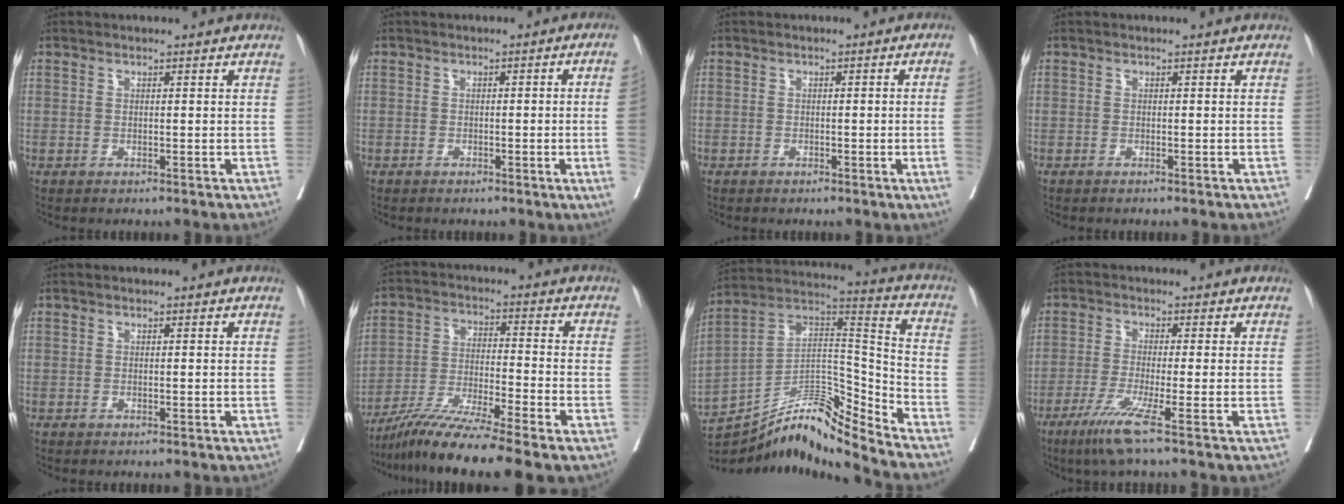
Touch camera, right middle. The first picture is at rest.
{"total": 5.2, "force": [-1.0, -1.3, 5.0], "torque": [-0.056, -0.005, -0.015]}
{"total": 3.1, "force": [-0.7, -0.8, 2.9], "torque": [-0.037, -0.001, -0.009]}
{"total": 0.0}
{"total": 0.0}
{"total": 11.7, "force": [-9.3, -1.3, 6.9], "torque": [-0.128, -0.034, -0.166]}
{"total": 17.0, "force": [-15.6, -0.6, 6.8], "torque": [-0.116, 0.061, -0.274]}
{"total": 6.2, "force": [-3.7, -1.2, 4.8], "torque": [-0.091, -0.020, -0.075]}